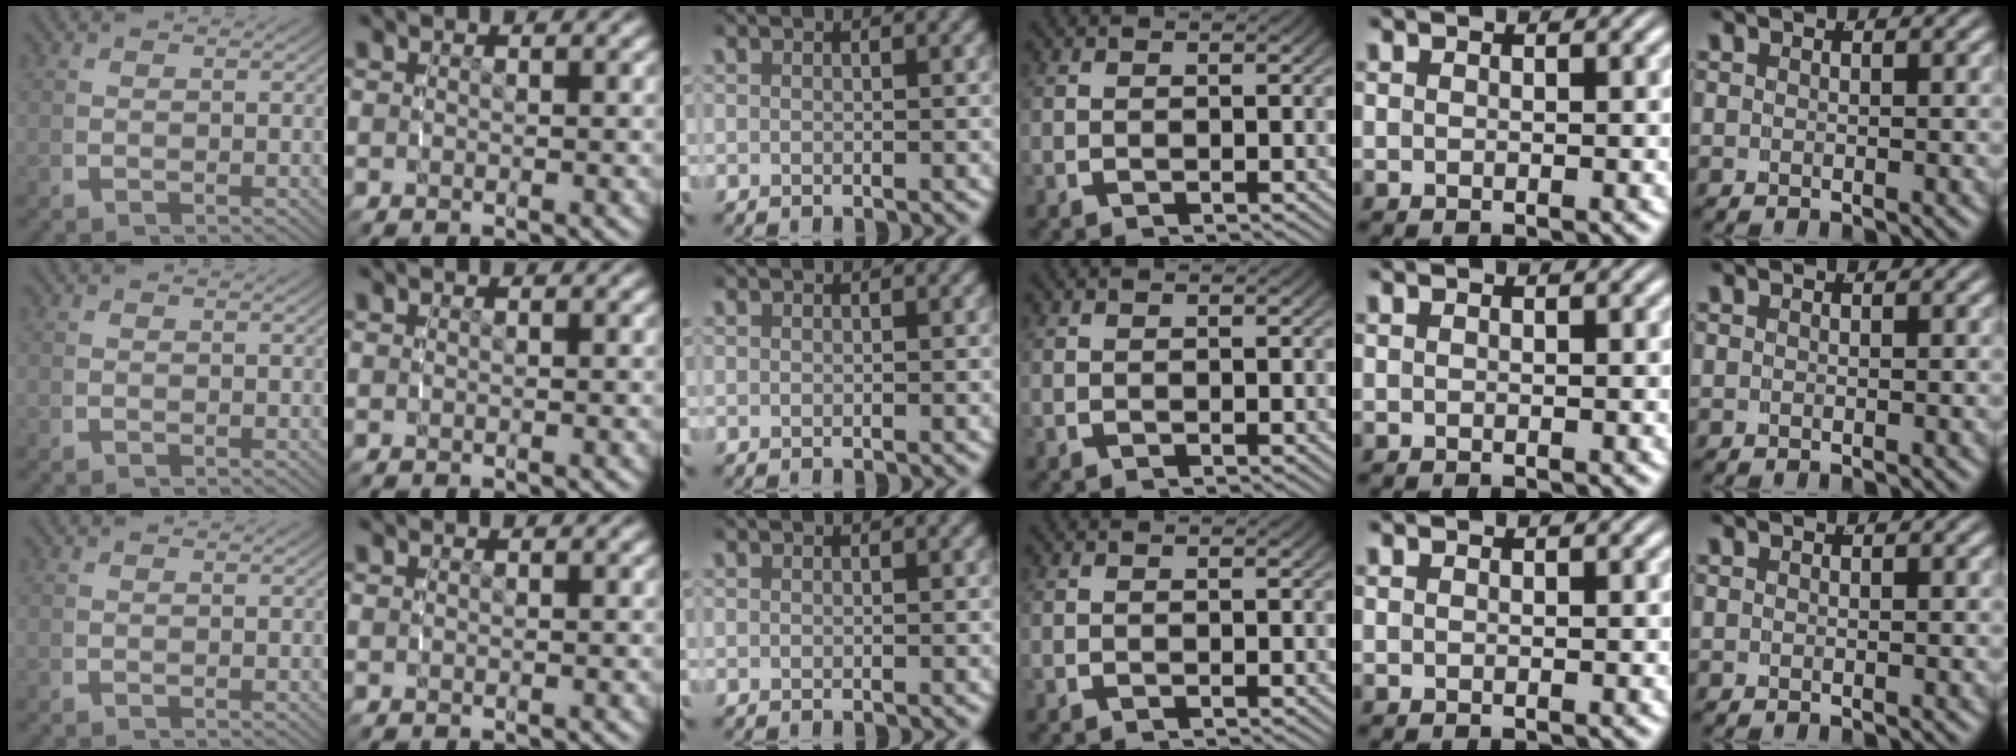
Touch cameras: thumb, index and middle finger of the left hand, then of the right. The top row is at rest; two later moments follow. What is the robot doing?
{"motion": "reach", "object": "jacket"}